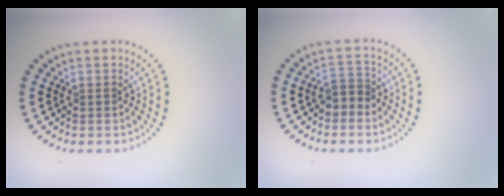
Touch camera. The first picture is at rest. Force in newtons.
{"total": 1.9, "press": 1.8, "slide": 0.7}